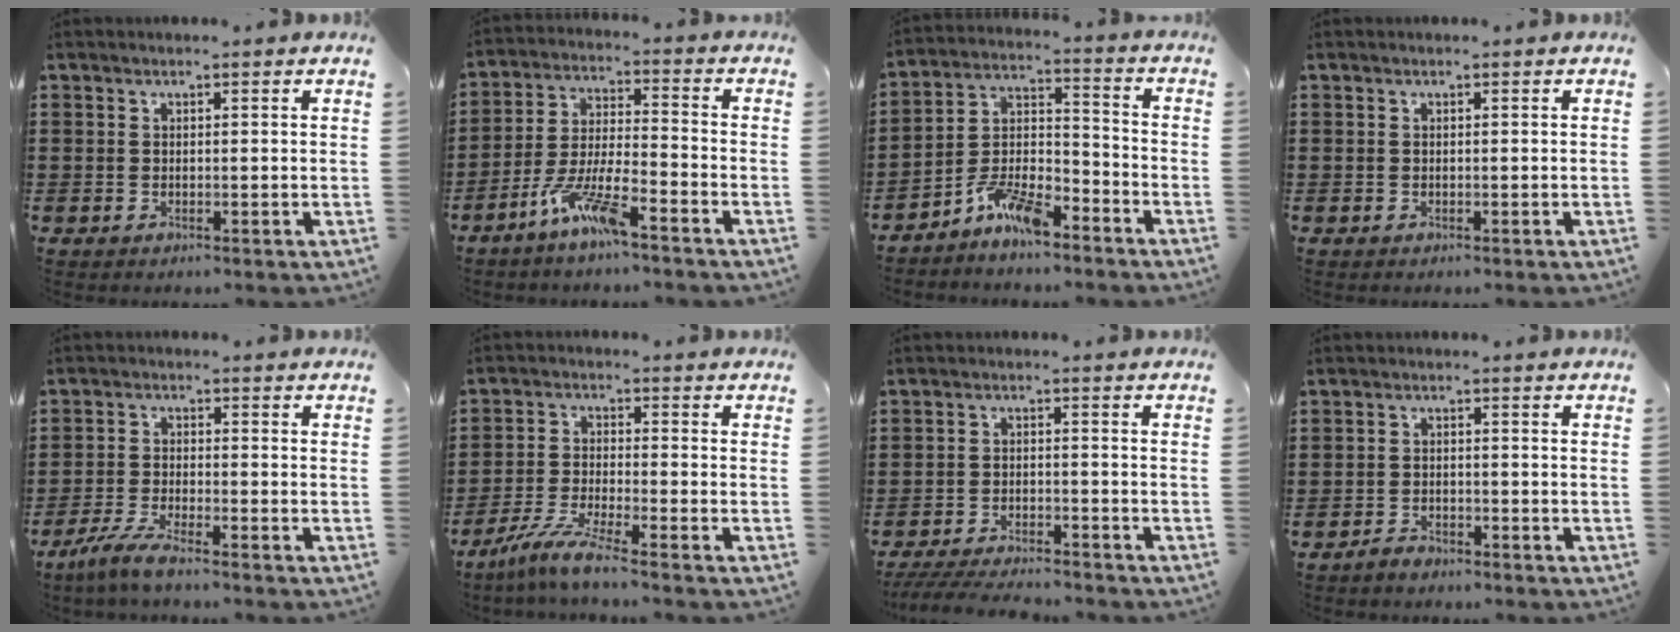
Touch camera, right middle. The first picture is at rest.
{"total": 8.3, "force": [-5.9, 1.1, 5.8], "torque": [-0.130, -0.007, -0.114]}
{"total": 7.8, "force": [-6.6, 1.9, 3.7], "torque": [-0.082, 0.007, -0.128]}
{"total": 0.0}
{"total": 4.6, "force": [-3.9, 0.1, 2.5], "torque": [-0.063, -0.014, -0.078]}
{"total": 5.9, "force": [-5.0, -0.2, 3.2], "torque": [-0.079, -0.020, -0.098]}
{"total": 4.8, "force": [-4.6, 0.4, 1.2], "torque": [-0.024, -0.002, -0.093]}
{"total": 1.9, "force": [-1.8, 0.6, 0.2], "torque": [-0.010, 0.002, -0.038]}